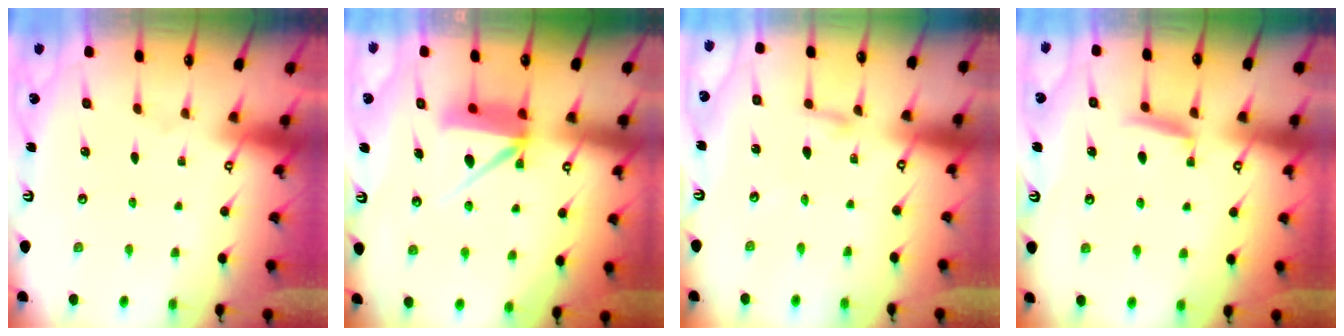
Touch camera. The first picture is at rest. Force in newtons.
{"total": 9.9, "press": 9.9, "slide": 0.7}
{"total": 2.0, "press": 2.0, "slide": 0.2}
{"total": 5.9, "press": 5.8, "slide": 0.8}